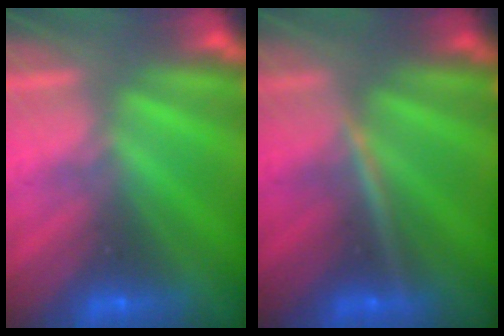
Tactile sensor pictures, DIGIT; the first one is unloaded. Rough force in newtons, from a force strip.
{"total": 3.3}